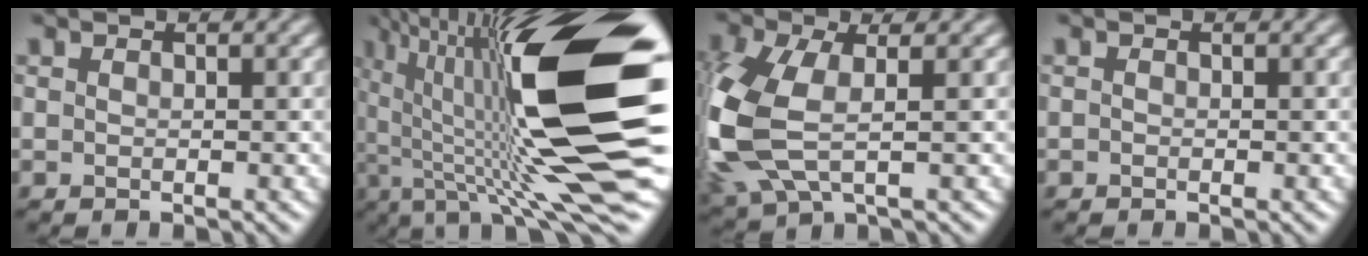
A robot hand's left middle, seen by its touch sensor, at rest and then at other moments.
{"total": 17.6, "force": [1.8, 3.3, 17.2], "torque": [-0.278, 0.020, 0.025]}
{"total": 9.1, "force": [-0.7, 5.1, 7.5], "torque": [-0.220, -0.014, -0.016]}
{"total": 0.0}